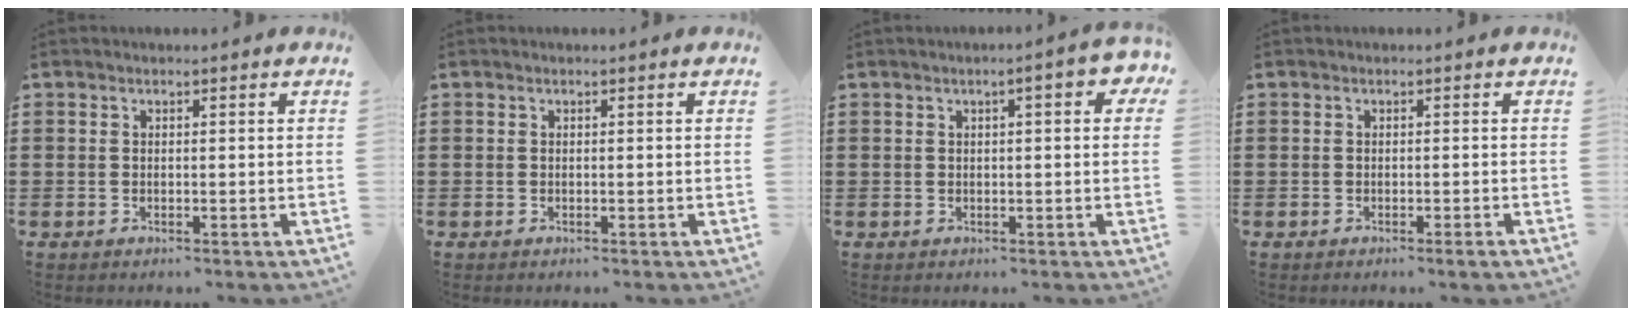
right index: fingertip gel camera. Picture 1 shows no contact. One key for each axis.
{"total": 0.0}
{"total": 3.4, "fx": 1.0, "fy": 0.7, "fz": 3.2, "tx": -0.046, "ty": -0.001, "tz": 0.010}
{"total": 0.7, "fx": -0.4, "fy": -0.1, "fz": 0.5, "tx": -0.009, "ty": -0.002, "tz": -0.008}